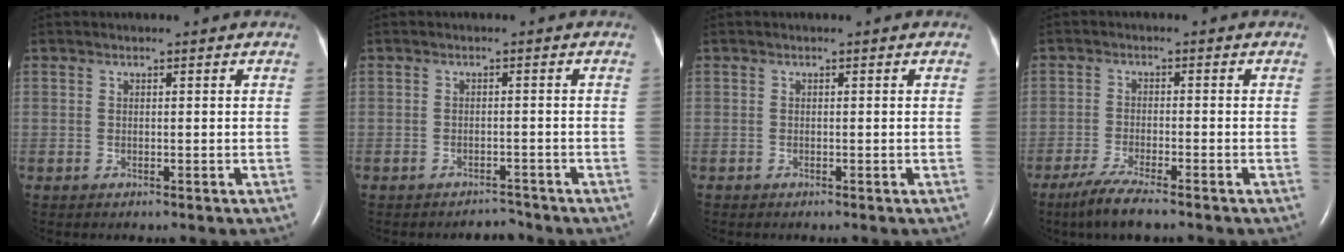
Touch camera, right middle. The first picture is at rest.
{"total": 1.9, "force": [-1.8, 0.5, -0.3], "torque": [0.003, -0.004, -0.024]}
{"total": 0.0}
{"total": 5.9, "force": [-4.3, 0.4, 3.9], "torque": [-0.083, -0.017, -0.075]}